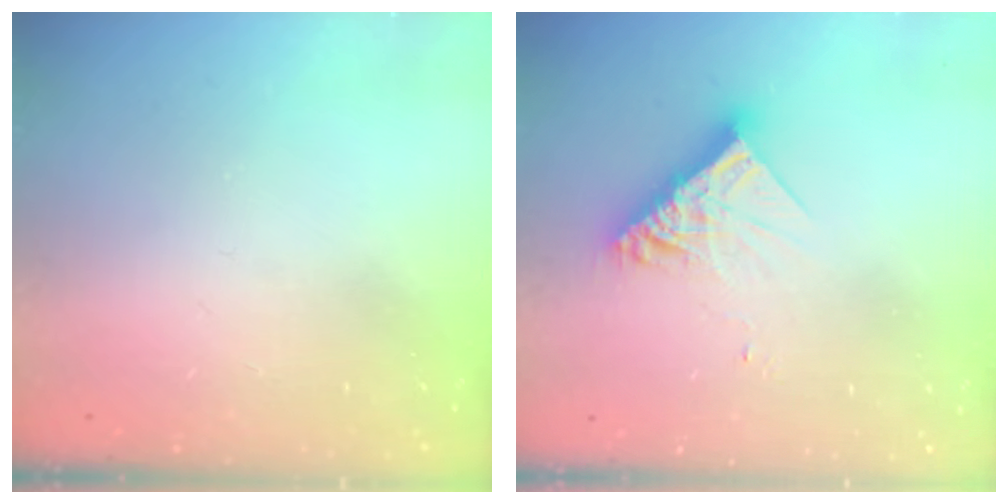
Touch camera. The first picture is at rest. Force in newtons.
{"total": 12.1, "press": 12.0, "slide": 1.1}